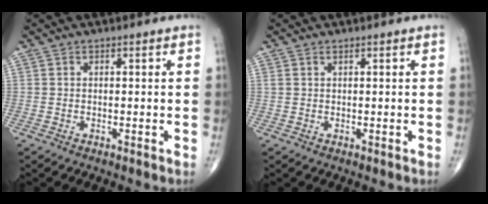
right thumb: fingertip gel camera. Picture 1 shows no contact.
{"total": 0.6, "force": [0.5, 0.2, 0.4], "torque": [-0.010, 0.006, 0.011]}